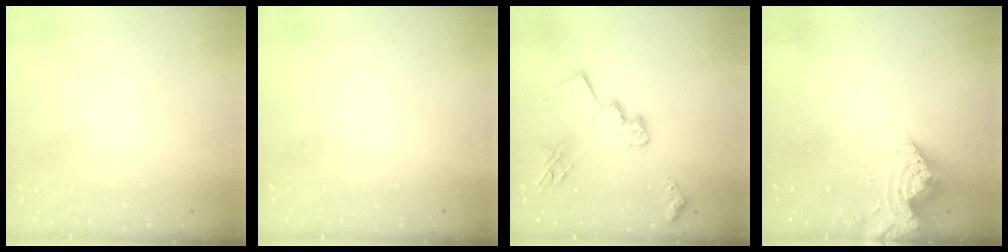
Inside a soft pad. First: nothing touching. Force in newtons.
{"total": 0.0}
{"total": 18.8, "press": 18.7, "slide": 1.4}
{"total": 9.8, "press": 9.8, "slide": 0.8}